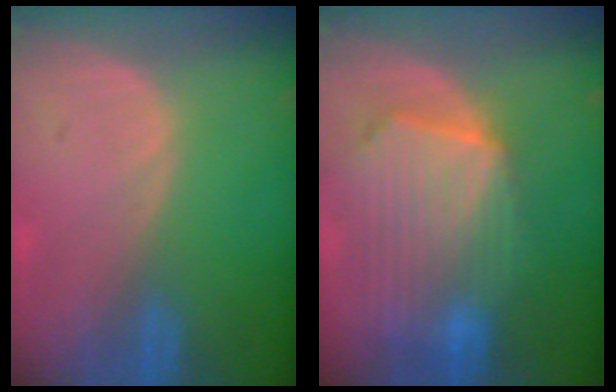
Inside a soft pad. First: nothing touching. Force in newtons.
{"total": 10.8, "press": 9.5, "slide": 5.2}